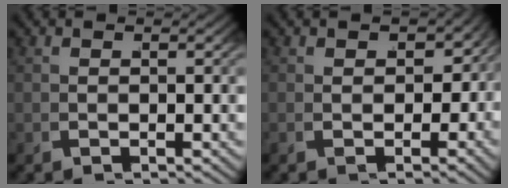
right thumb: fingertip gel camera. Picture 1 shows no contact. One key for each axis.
{"total": 4.1, "fx": -0.5, "fy": 3.4, "fz": 2.1, "tx": -0.036, "ty": -0.029, "tz": 0.008}